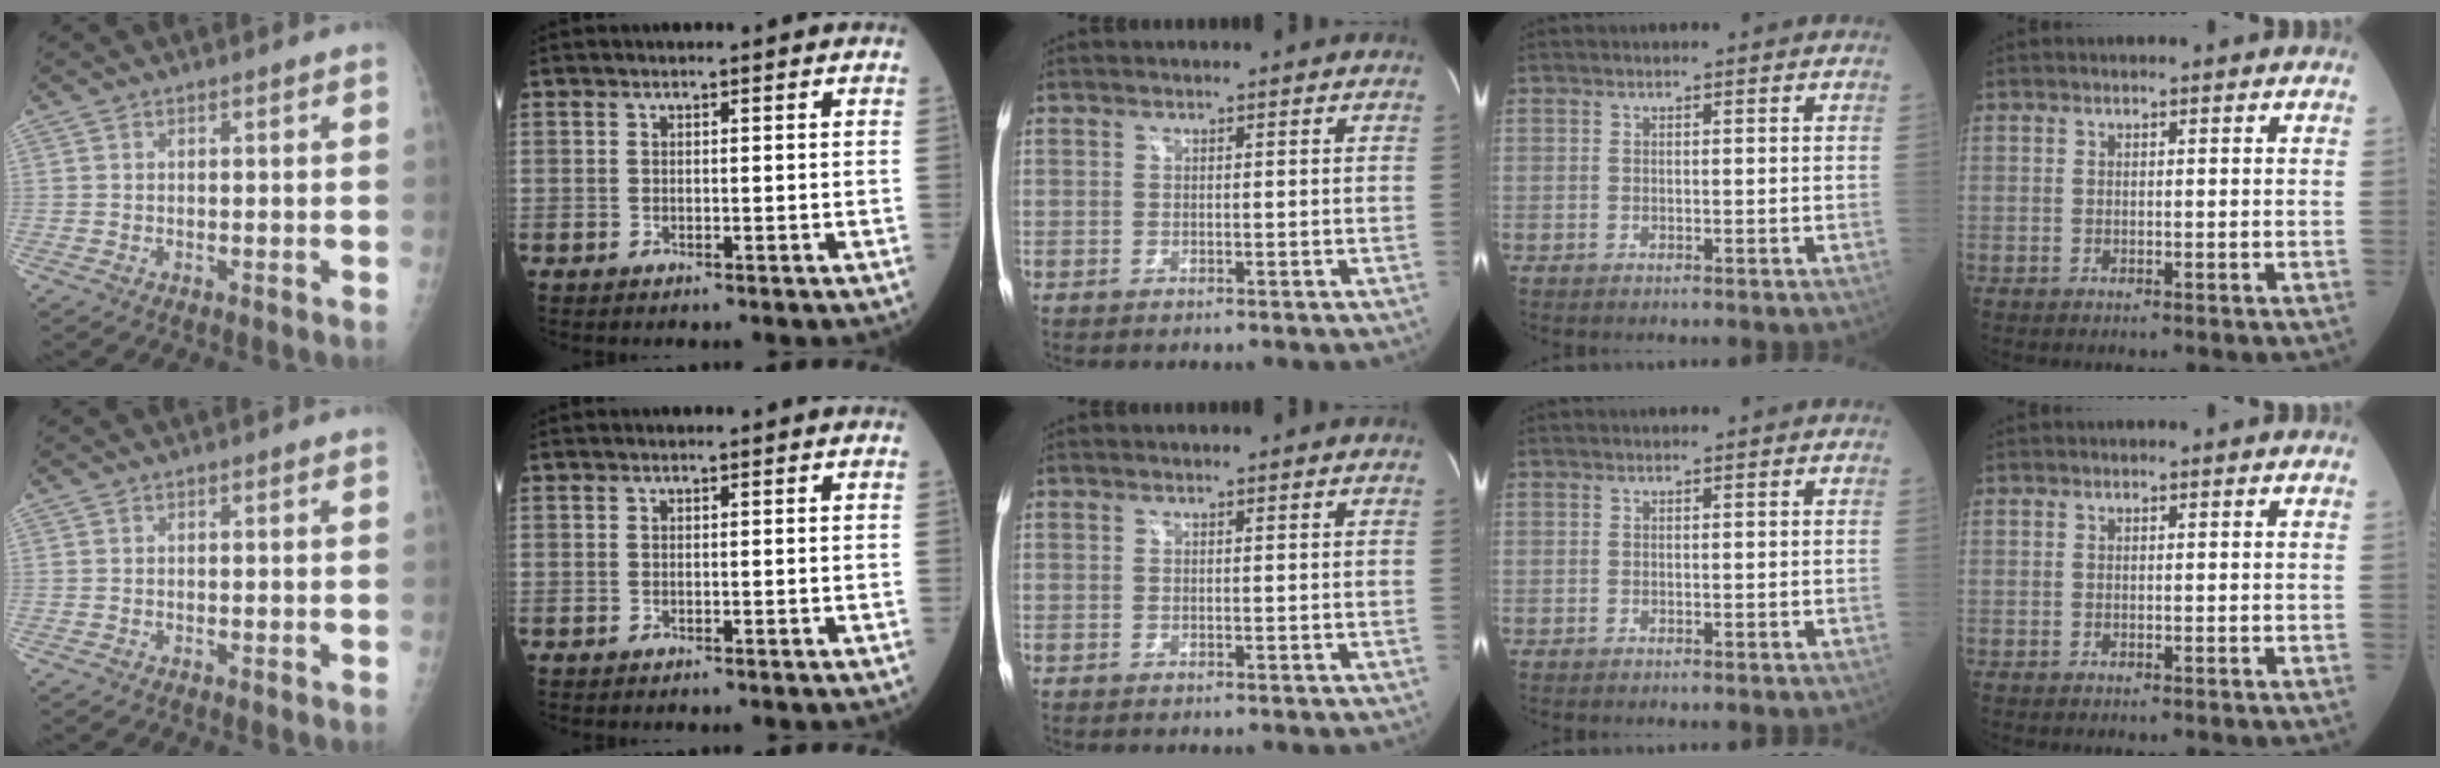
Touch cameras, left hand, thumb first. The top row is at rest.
{}